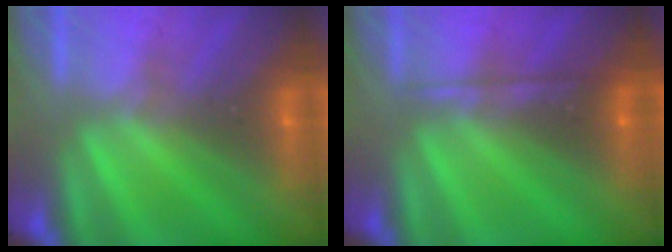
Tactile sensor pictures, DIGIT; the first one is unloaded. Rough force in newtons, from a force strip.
{"total": 2.1}